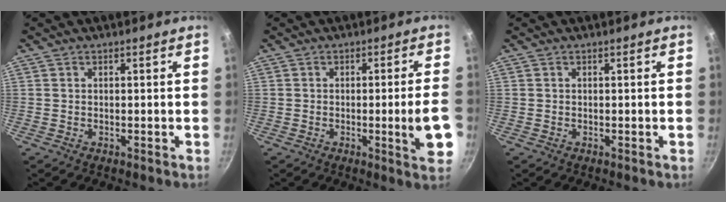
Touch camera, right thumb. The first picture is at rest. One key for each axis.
{"total": 7.8, "fx": -1.7, "fy": 0.6, "fz": 7.6, "tx": -0.100, "ty": 0.003, "tz": -0.022}
{"total": 0.0}